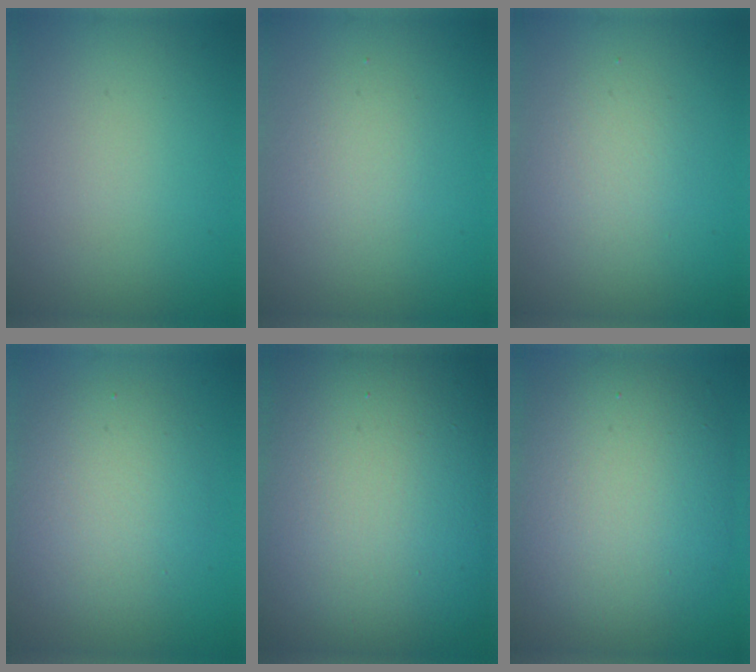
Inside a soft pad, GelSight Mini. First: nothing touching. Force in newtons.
{"total": 1.7, "press": 1.7, "slide": 0.2}
{"total": 2.0, "press": 2.0, "slide": 0.1}
{"total": 4.7, "press": 4.7, "slide": 0.2}
{"total": 20.5, "press": 20.5, "slide": 1.1}
{"total": 9.9, "press": 9.9, "slide": 0.4}